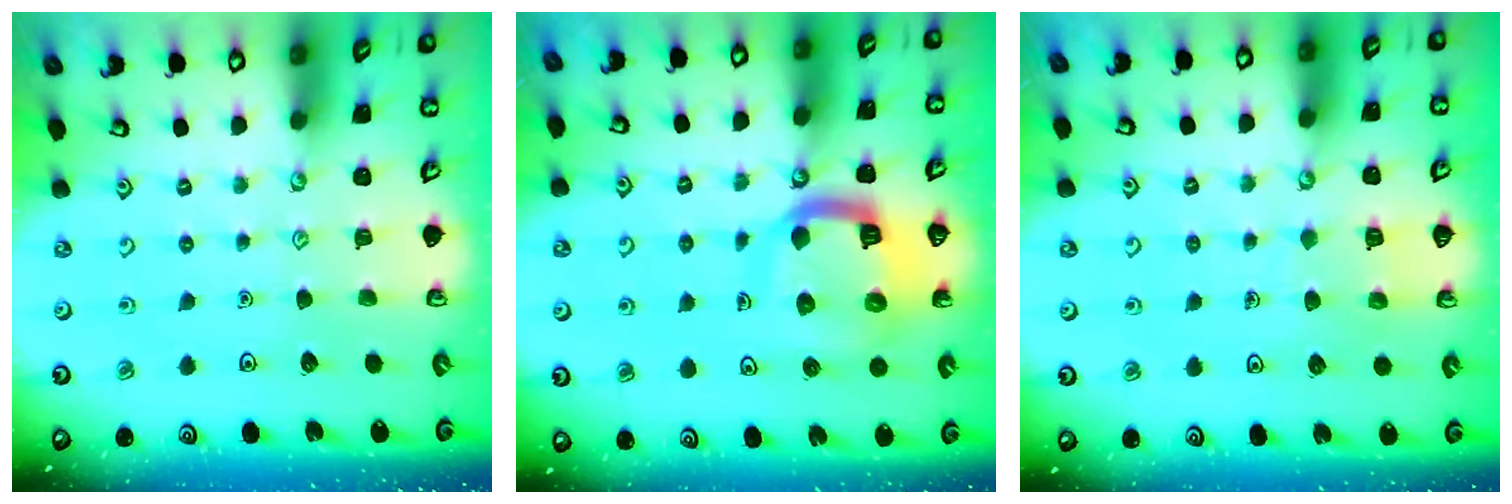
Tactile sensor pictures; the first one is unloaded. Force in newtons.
{"total": 11.9, "press": 11.8, "slide": 1.2}
{"total": 5.3, "press": 5.3, "slide": 0.5}